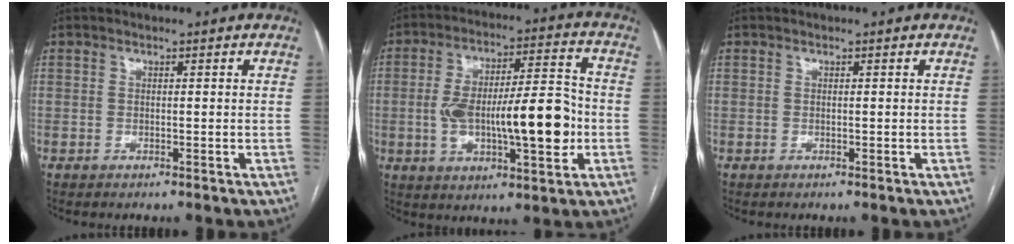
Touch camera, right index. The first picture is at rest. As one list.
[{"total": 16.7, "force": [-2.3, 4.5, 15.9], "torque": [-0.270, 0.021, -0.029]}, {"total": 0.0}]